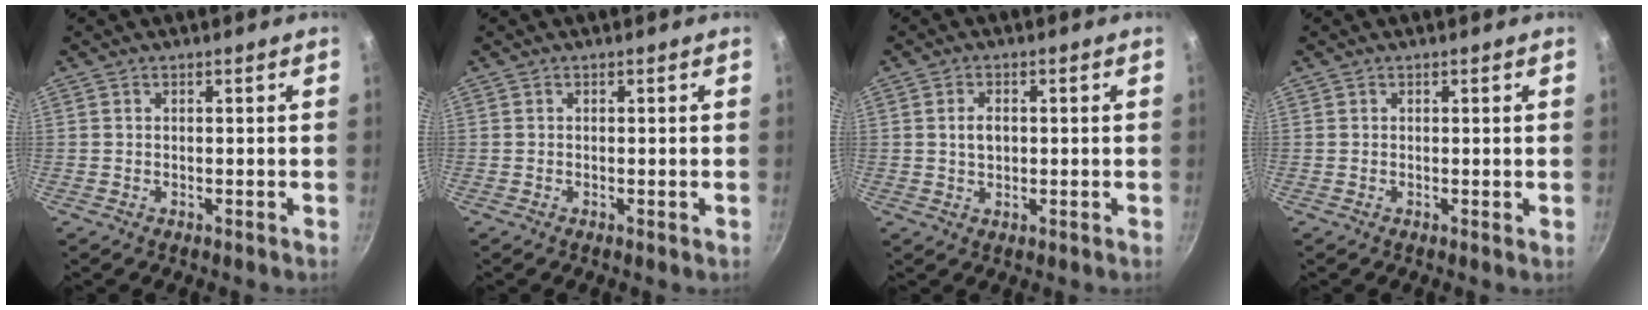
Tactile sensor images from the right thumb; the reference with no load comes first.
{"total": 0.0}
{"total": 3.1, "force": [0.3, 2.1, 2.3], "torque": [-0.028, 0.005, 0.004]}
{"total": 0.0}